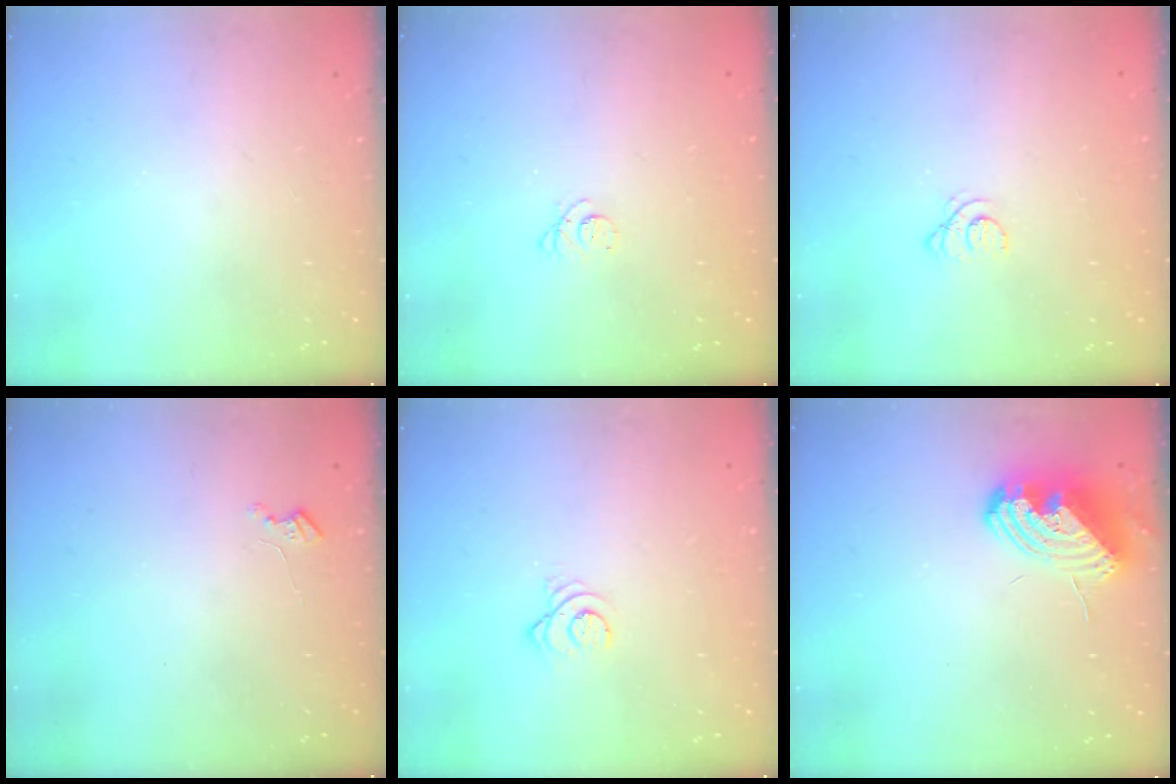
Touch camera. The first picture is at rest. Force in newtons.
{"total": 2.3, "press": 2.3, "slide": 0.3}
{"total": 1.6, "press": 1.6, "slide": 0.2}
{"total": 2.7, "press": 2.7, "slide": 0.3}
{"total": 2.9, "press": 2.9, "slide": 0.4}
{"total": 11.8, "press": 11.7, "slide": 1.4}